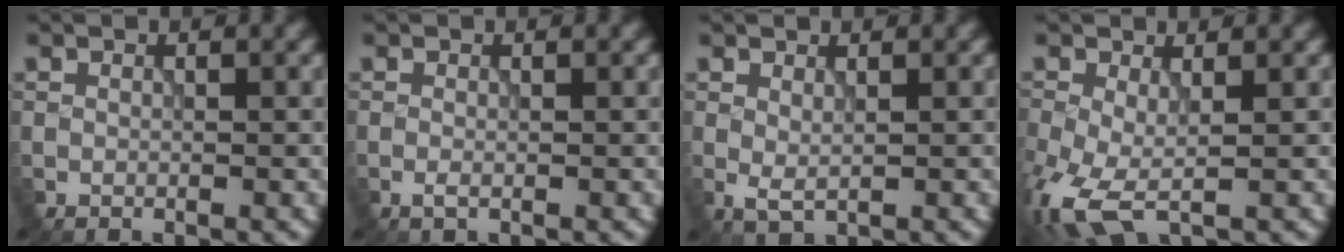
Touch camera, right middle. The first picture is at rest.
{"total": 0.6, "force": [-0.3, 0.1, 0.5], "torque": [-0.012, -0.003, -0.007]}
{"total": 1.2, "force": [0.4, 0.4, 1.1], "torque": [-0.024, -0.003, 0.010]}
{"total": 6.1, "force": [-2.0, 2.8, 5.0], "torque": [-0.129, -0.019, -0.040]}